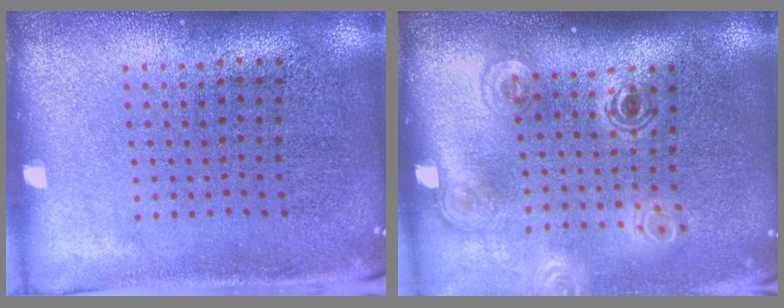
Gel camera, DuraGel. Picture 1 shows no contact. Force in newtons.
{"total": 1.8, "press": 1.2, "slide": 1.3}